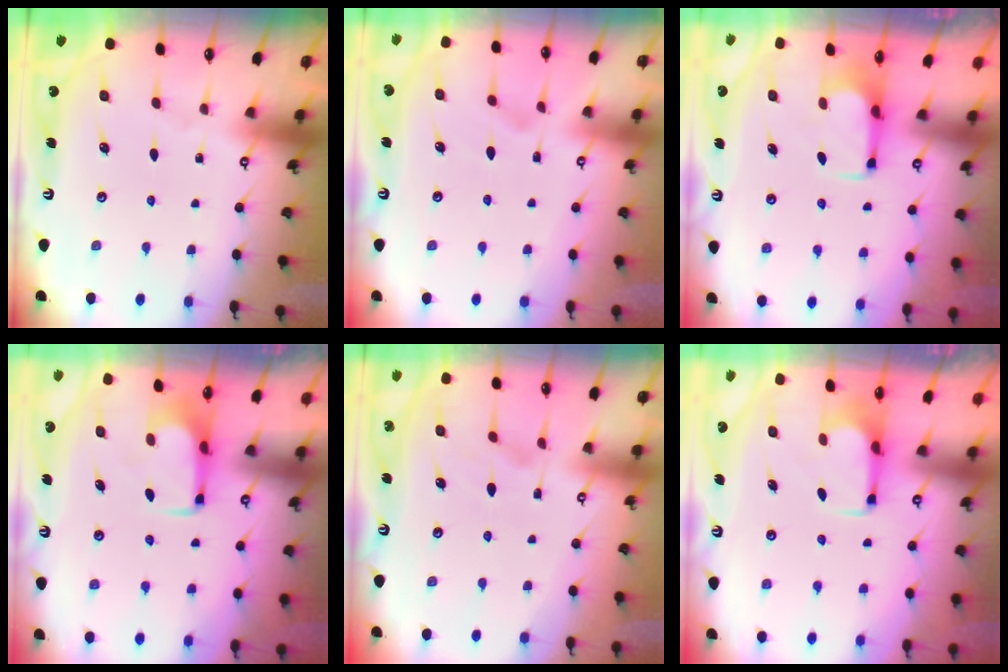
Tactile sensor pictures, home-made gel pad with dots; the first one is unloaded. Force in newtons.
{"total": 1.2, "press": 0.2, "slide": 1.2}
{"total": 2.8, "press": 2.6, "slide": 1.0}
{"total": 2.2, "press": 2.1, "slide": 0.4}
{"total": 2.4, "press": 2.1, "slide": 1.3}
{"total": 2.8, "press": 2.7, "slide": 0.9}